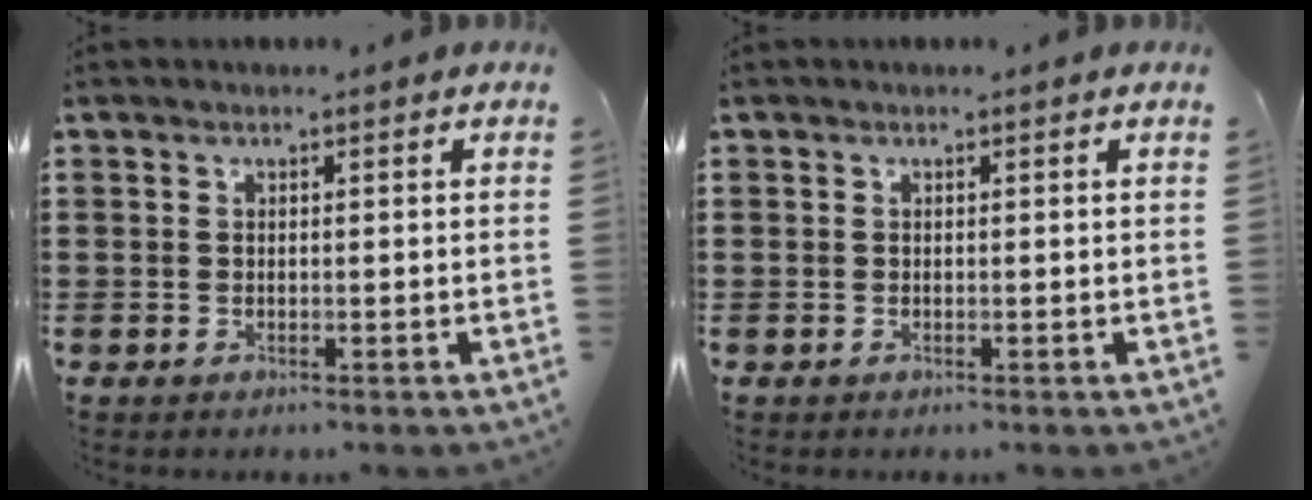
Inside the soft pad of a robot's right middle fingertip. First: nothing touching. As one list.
[{"total": 0.0}]